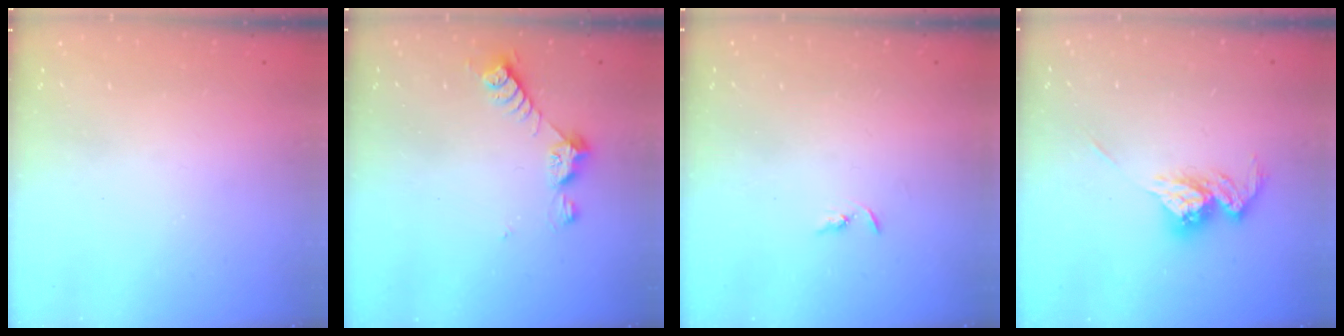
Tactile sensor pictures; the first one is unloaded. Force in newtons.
{"total": 6.5, "press": 6.5, "slide": 0.7}
{"total": 2.2, "press": 2.2, "slide": 0.2}
{"total": 11.8, "press": 11.8, "slide": 0.5}